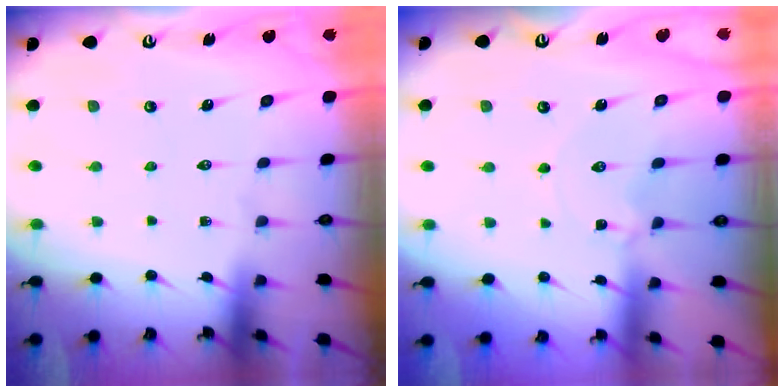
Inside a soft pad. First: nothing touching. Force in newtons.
{"total": 0.0}